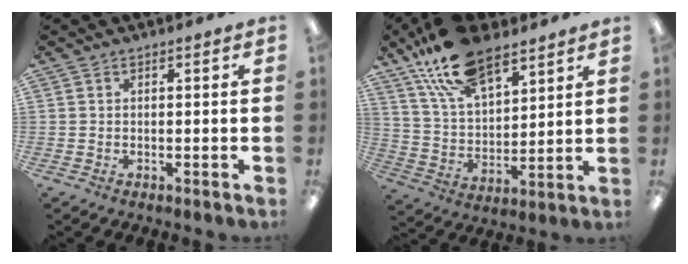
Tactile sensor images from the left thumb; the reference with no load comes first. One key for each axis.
{"total": 18.0, "fx": 12.5, "fy": 8.4, "fz": 9.8, "tx": -0.195, "ty": -0.051, "tz": 0.228}